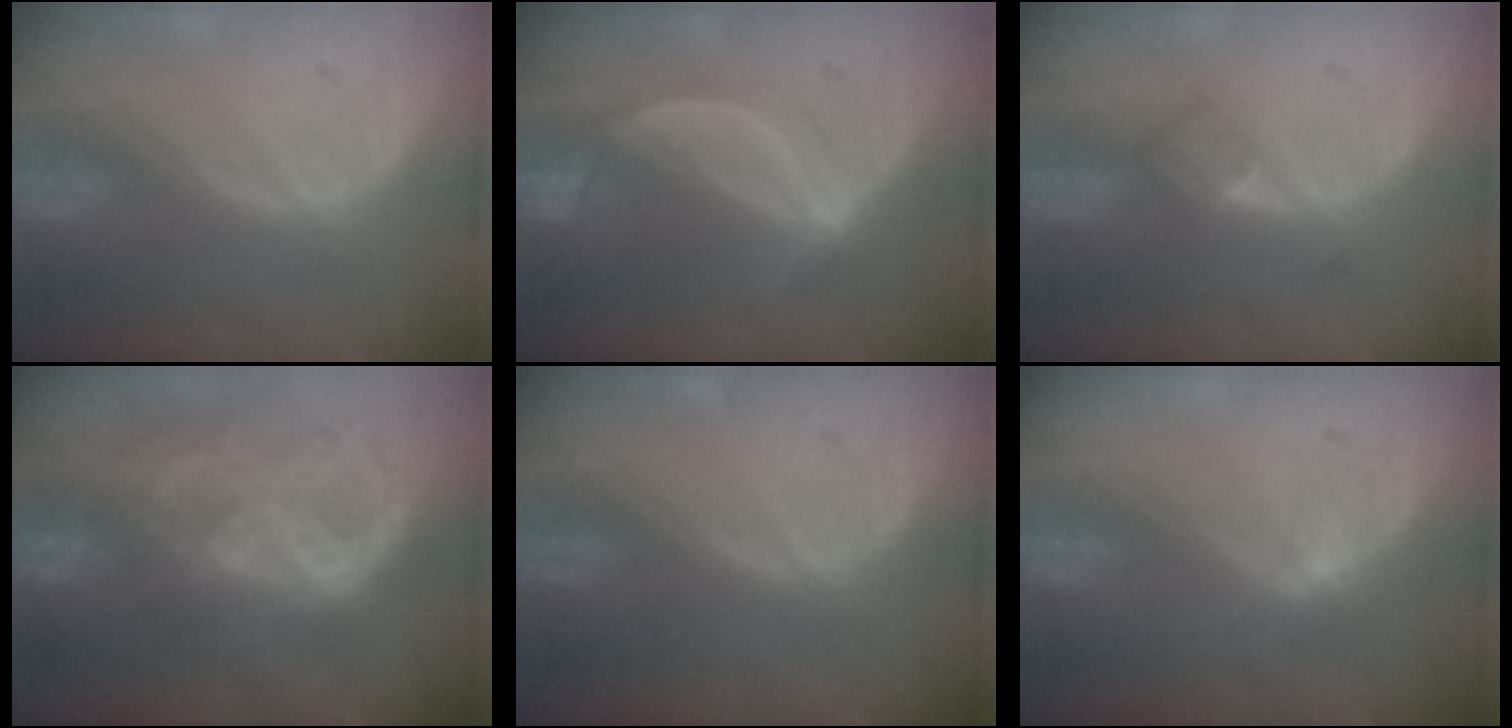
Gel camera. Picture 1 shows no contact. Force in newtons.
{"total": 5.2, "press": 4.9, "slide": 1.6}
{"total": 2.7, "press": 2.4, "slide": 1.1}
{"total": 10.9, "press": 9.2, "slide": 5.7}
{"total": 0.0}
{"total": 2.3, "press": 1.9, "slide": 1.3}